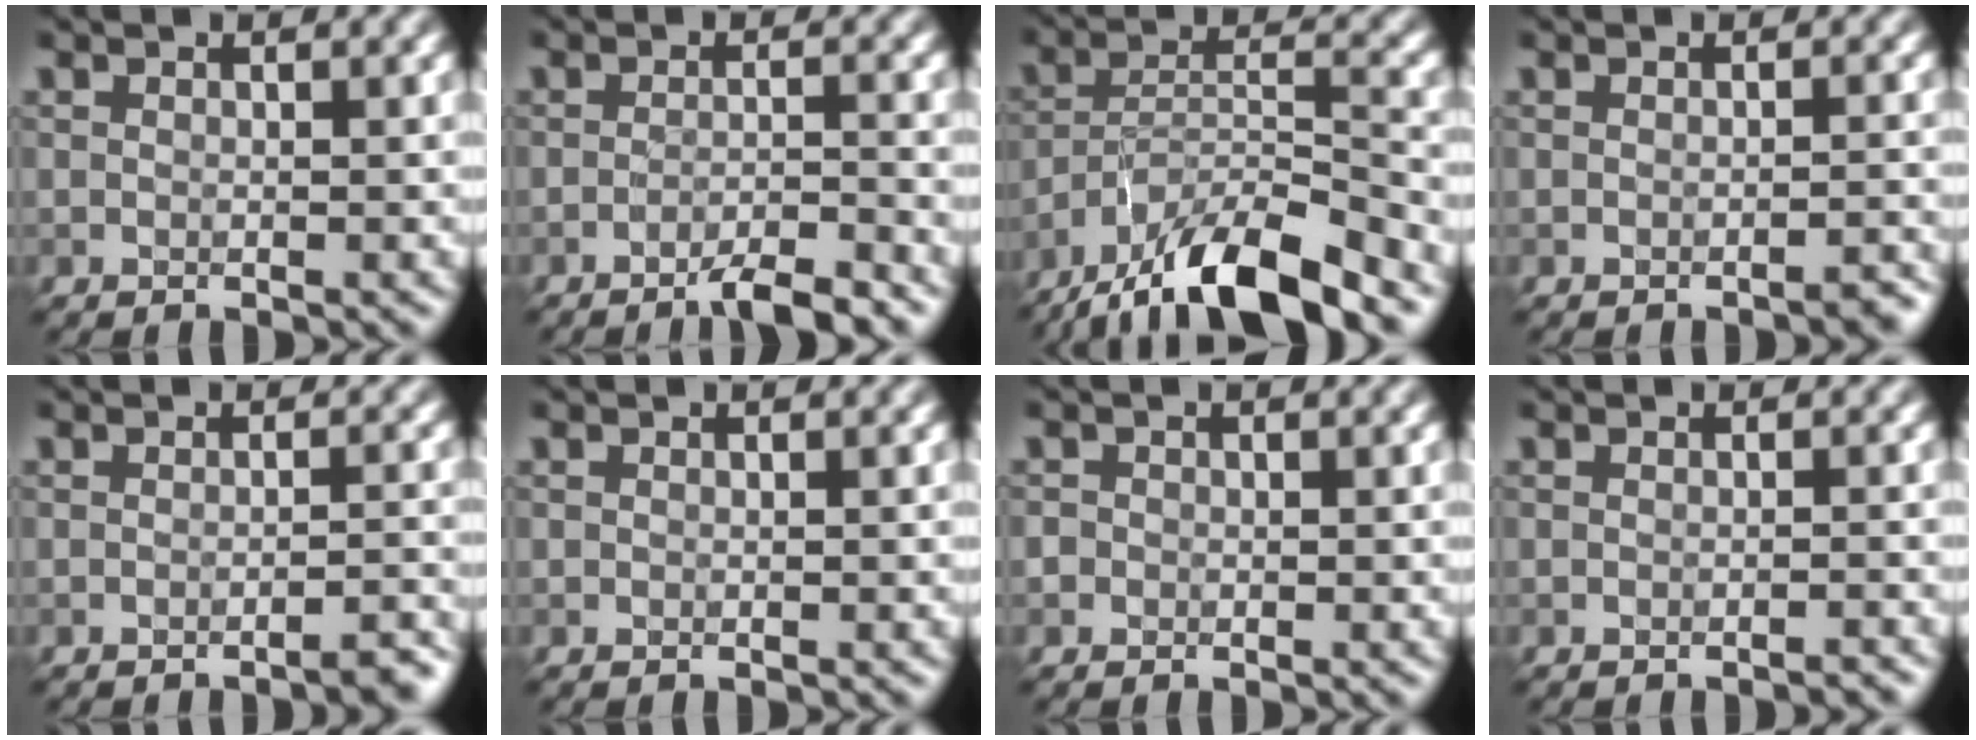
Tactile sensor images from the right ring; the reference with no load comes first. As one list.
[{"total": 3.2, "force": [-2.5, 0.1, 2.0], "torque": [-0.031, 0.003, -0.048]}, {"total": 11.4, "force": [-8.8, 2.8, 6.6], "torque": [-0.117, 0.005, -0.161]}, {"total": 1.0, "force": [-1.0, -0.1, 0.3], "torque": [-0.007, 0.004, -0.008]}, {"total": 1.6, "force": [-1.4, 0.0, 0.7], "torque": [-0.007, 0.004, -0.016]}, {"total": 0.0}, {"total": 0.8, "force": [0.0, 0.7, 0.1], "torque": [-0.002, -0.001, -0.002]}, {"total": 0.6, "force": [-0.6, -0.1, 0.1], "torque": [-0.004, 0.002, -0.005]}]